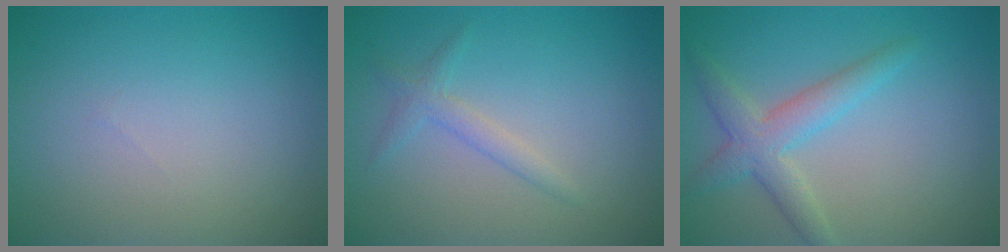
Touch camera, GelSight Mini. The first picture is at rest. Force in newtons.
{"total": 1.6, "press": 1.6, "slide": 0.0}
{"total": 3.6, "press": 3.5, "slide": 0.3}